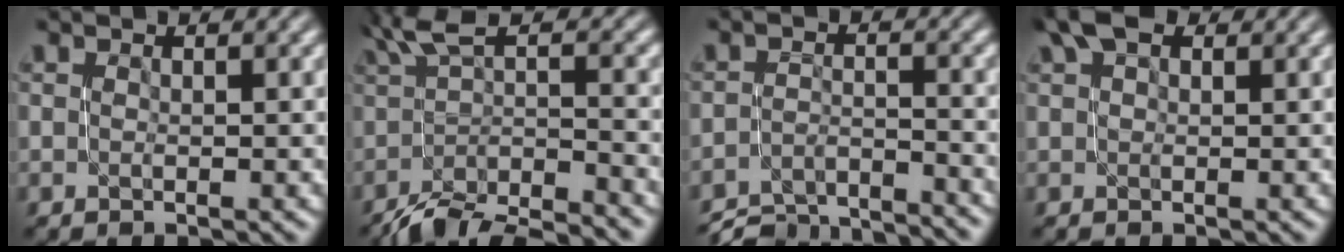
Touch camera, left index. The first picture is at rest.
{"total": 6.2, "force": [-3.8, 1.6, 4.7], "torque": [-0.070, -0.002, -0.073]}
{"total": 7.7, "force": [-7.5, 1.2, 1.3], "torque": [-0.017, -0.008, -0.117]}
{"total": 3.1, "force": [2.1, 1.3, 1.8], "torque": [-0.033, 0.012, 0.035]}